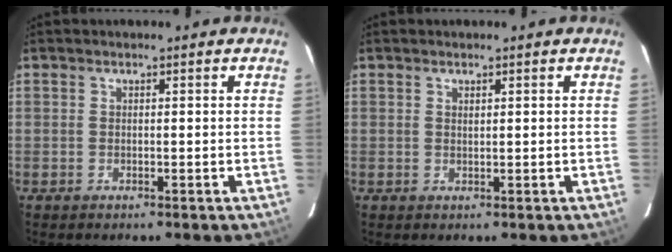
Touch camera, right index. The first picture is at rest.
{"total": 0.7, "force": [0.4, 0.2, 0.5], "torque": [-0.009, 0.002, 0.009]}